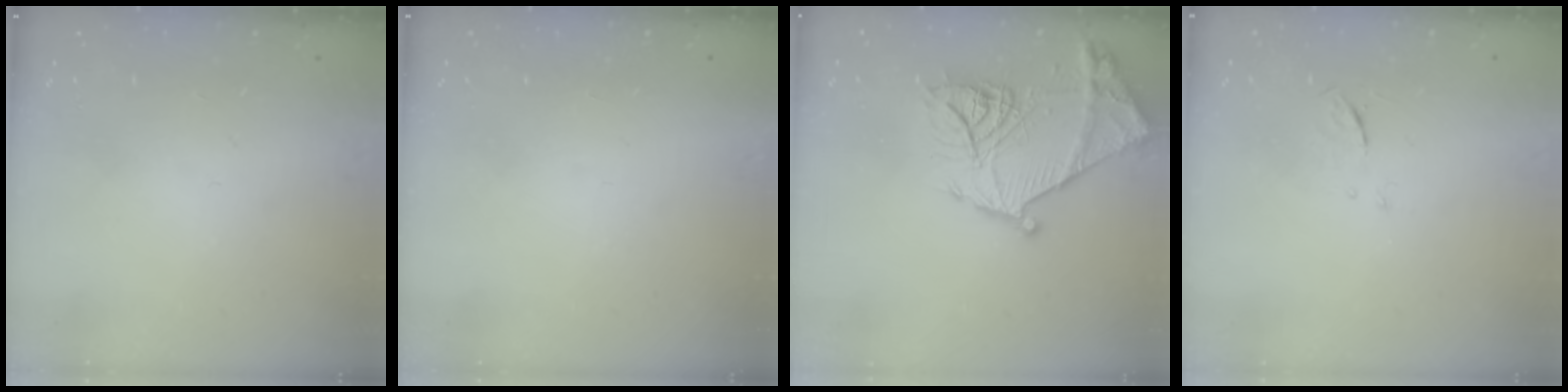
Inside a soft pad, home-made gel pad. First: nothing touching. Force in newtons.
{"total": 1.5, "press": 1.5, "slide": 0.1}
{"total": 20.4, "press": 20.3, "slide": 2.0}
{"total": 3.9, "press": 3.6, "slide": 1.4}